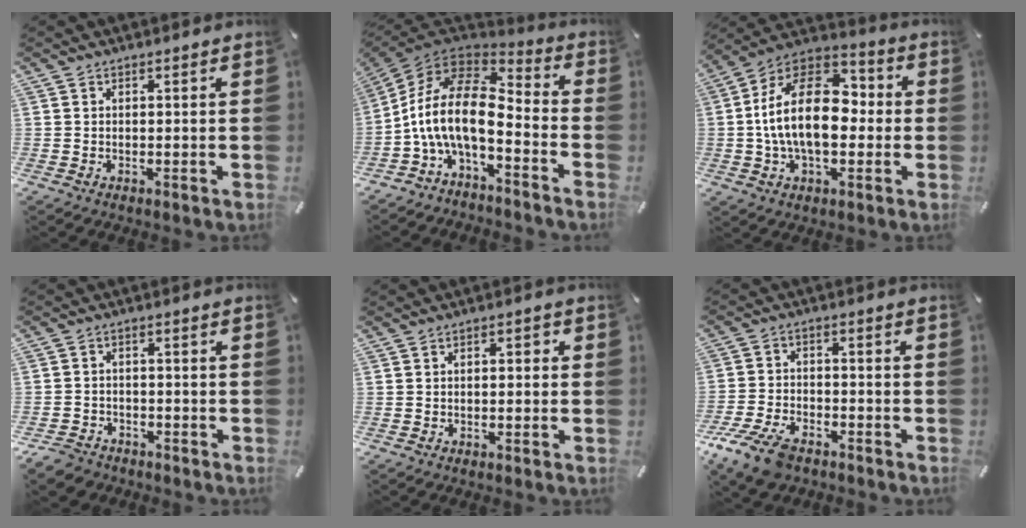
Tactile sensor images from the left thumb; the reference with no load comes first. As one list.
[{"total": 15.7, "force": [-3.9, 7.4, 13.3], "torque": [-0.293, -0.003, -0.075]}, {"total": 19.6, "force": [-0.8, 12.6, 15.0], "torque": [-0.296, 0.012, -0.022]}, {"total": 4.3, "force": [-3.4, 2.5, 0.8], "torque": [-0.032, 0.015, -0.071]}, {"total": 1.7, "force": [-0.7, 1.0, 1.2], "torque": [-0.025, 0.008, -0.015]}, {"total": 9.3, "force": [-6.6, 4.6, 4.7], "torque": [-0.108, 0.028, -0.125]}]